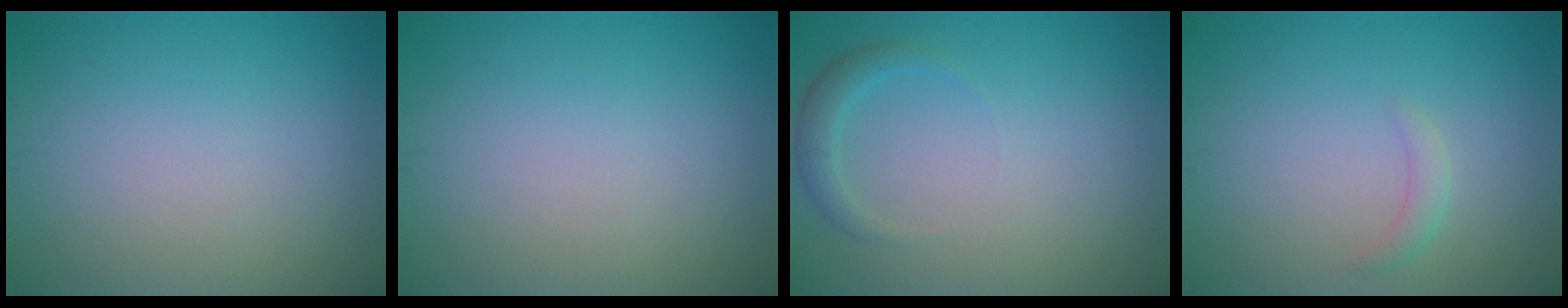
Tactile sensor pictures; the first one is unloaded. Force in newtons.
{"total": 0.0}
{"total": 1.7, "press": 1.7, "slide": 0.1}
{"total": 1.1, "press": 1.1, "slide": 0.0}